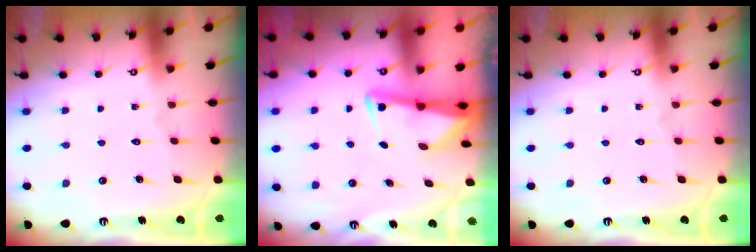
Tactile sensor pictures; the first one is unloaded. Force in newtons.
{"total": 2.9, "press": 2.9, "slide": 0.4}
{"total": 0.0}